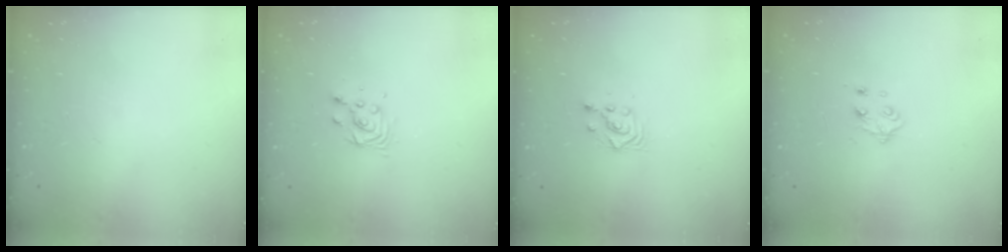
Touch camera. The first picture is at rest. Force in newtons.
{"total": 4.1, "press": 4.1, "slide": 0.4}
{"total": 3.0, "press": 3.0, "slide": 0.1}
{"total": 4.2, "press": 4.1, "slide": 0.8}